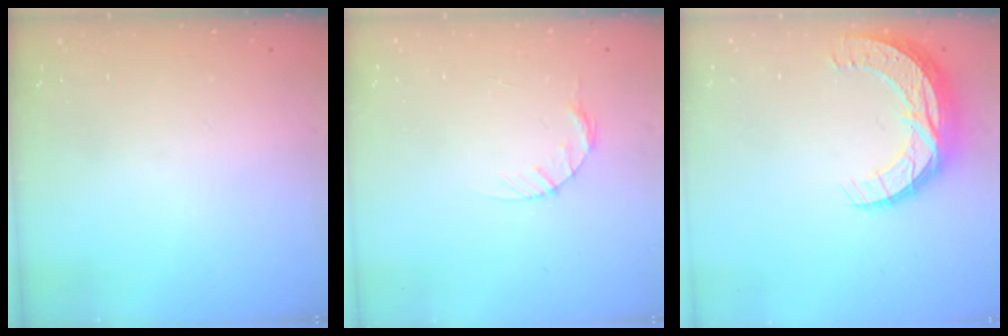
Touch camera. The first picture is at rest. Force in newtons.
{"total": 3.9, "press": 3.8, "slide": 0.5}
{"total": 12.5, "press": 12.5, "slide": 0.7}